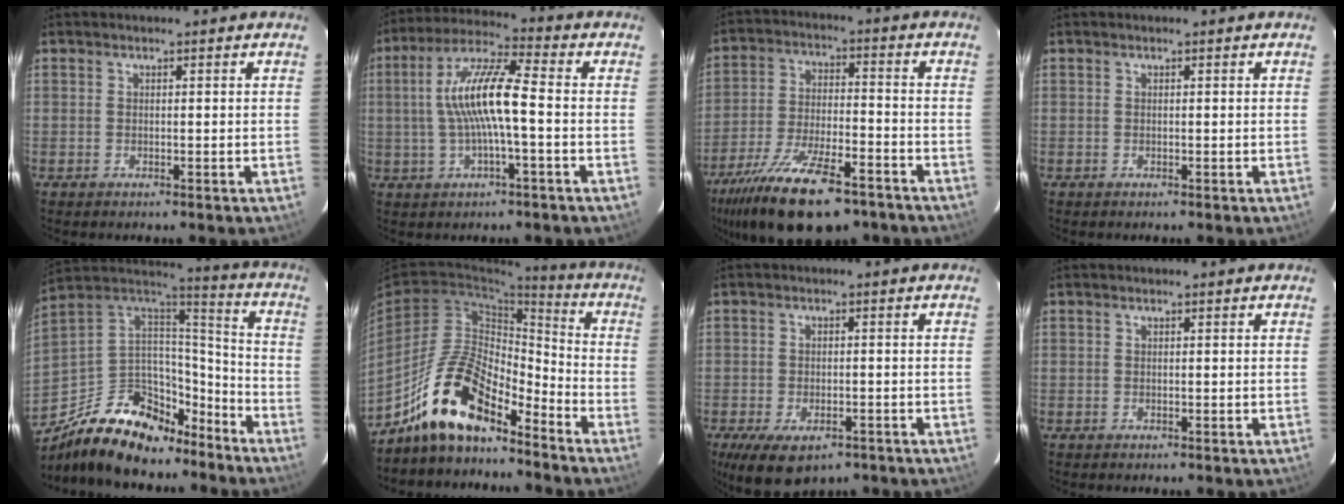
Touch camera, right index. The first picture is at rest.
{"total": 11.1, "force": [-0.5, 1.4, 11.0], "torque": [-0.212, 0.015, -0.010]}
{"total": 19.9, "force": [-14.3, 6.6, 12.2], "torque": [-0.243, -0.043, -0.233]}
{"total": 0.0}
{"total": 23.7, "force": [-15.9, 12.5, 12.4], "torque": [-0.256, 0.029, -0.245]}
{"total": 16.0, "force": [-12.4, 4.9, 8.8], "torque": [-0.169, 0.012, -0.231]}
{"total": 9.3, "force": [-5.9, 4.5, 5.7], "torque": [-0.120, -0.030, -0.088]}
{"total": 0.0}